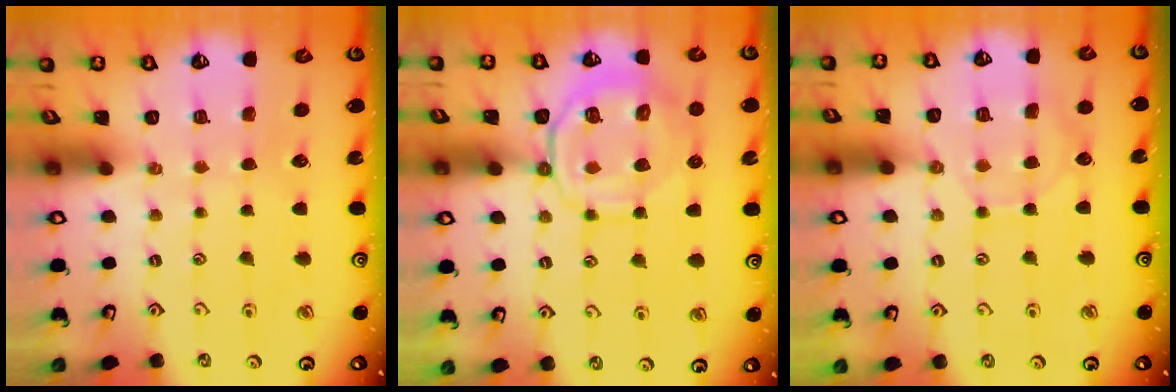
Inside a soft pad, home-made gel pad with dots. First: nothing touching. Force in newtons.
{"total": 10.4, "press": 10.4, "slide": 1.2}
{"total": 7.0, "press": 6.9, "slide": 0.7}